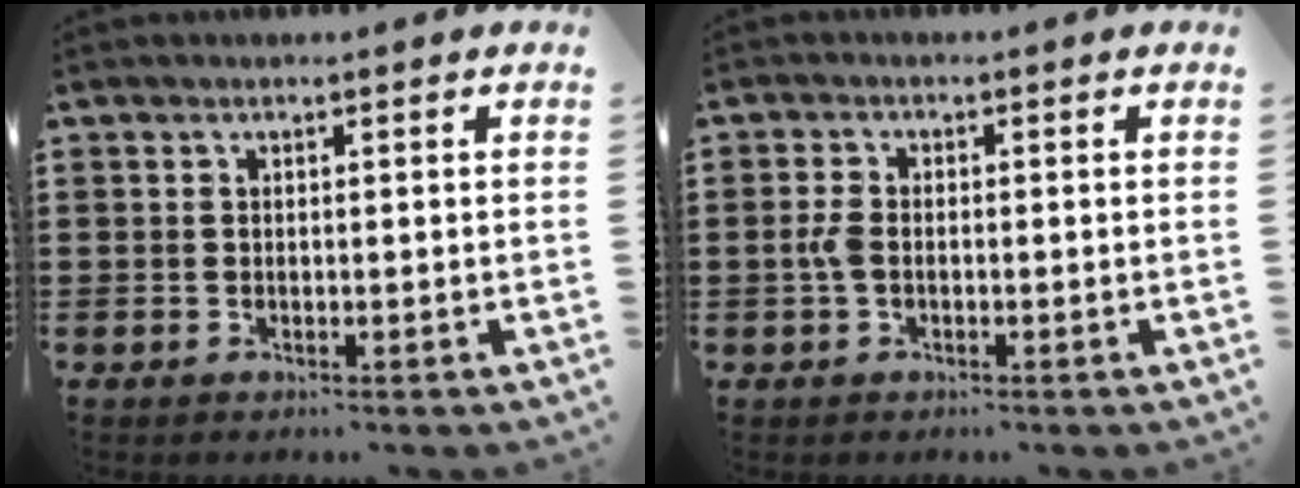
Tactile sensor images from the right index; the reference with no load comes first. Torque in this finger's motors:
{"motor_torque": [0.85, -0.21, 0.34, 0.11]}